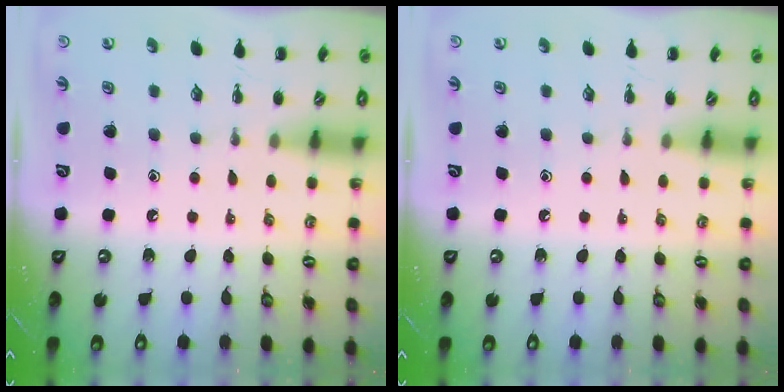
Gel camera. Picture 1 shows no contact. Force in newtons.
{"total": 0.0}